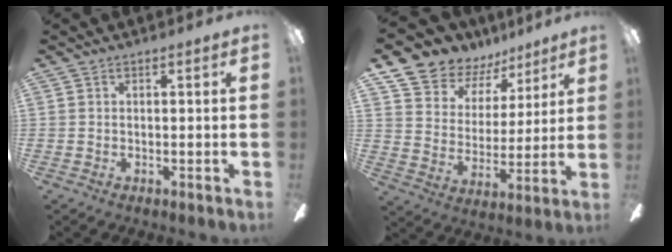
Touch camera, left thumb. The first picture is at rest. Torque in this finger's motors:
{"motor_torque": [0.50, 0.32, 0.68, -2.09, 0.10]}